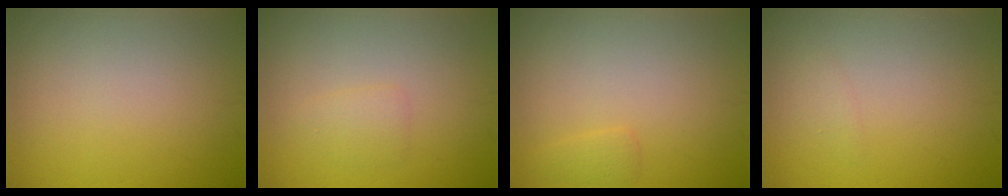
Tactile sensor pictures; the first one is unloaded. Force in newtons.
{"total": 1.2, "press": 1.2, "slide": 0.1}
{"total": 0.9, "press": 0.9, "slide": 0.1}
{"total": 0.6, "press": 0.6, "slide": 0.0}